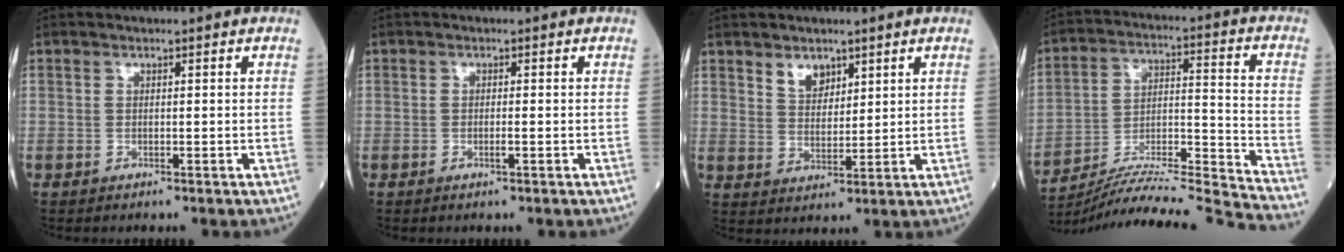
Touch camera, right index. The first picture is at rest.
{"total": 0.9, "force": [-0.3, 0.0, 0.9], "torque": [-0.016, -0.001, -0.004]}
{"total": 4.0, "force": [2.7, 2.3, 1.9], "torque": [-0.034, -0.001, 0.056]}
{"total": 21.6, "force": [-20.7, -2.6, 5.8], "torque": [-0.101, 0.001, -0.328]}